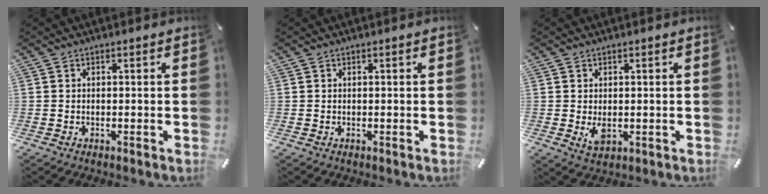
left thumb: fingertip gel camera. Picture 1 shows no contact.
{"total": 0.0}
{"total": 3.1, "force": [-0.1, 2.1, 2.4], "torque": [-0.049, -0.006, -0.005]}